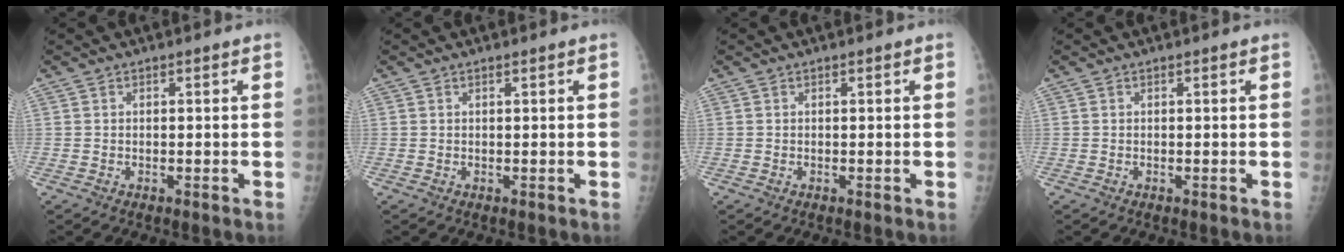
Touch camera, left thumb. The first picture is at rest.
{"total": 0.0}
{"total": 0.0}
{"total": 0.0}